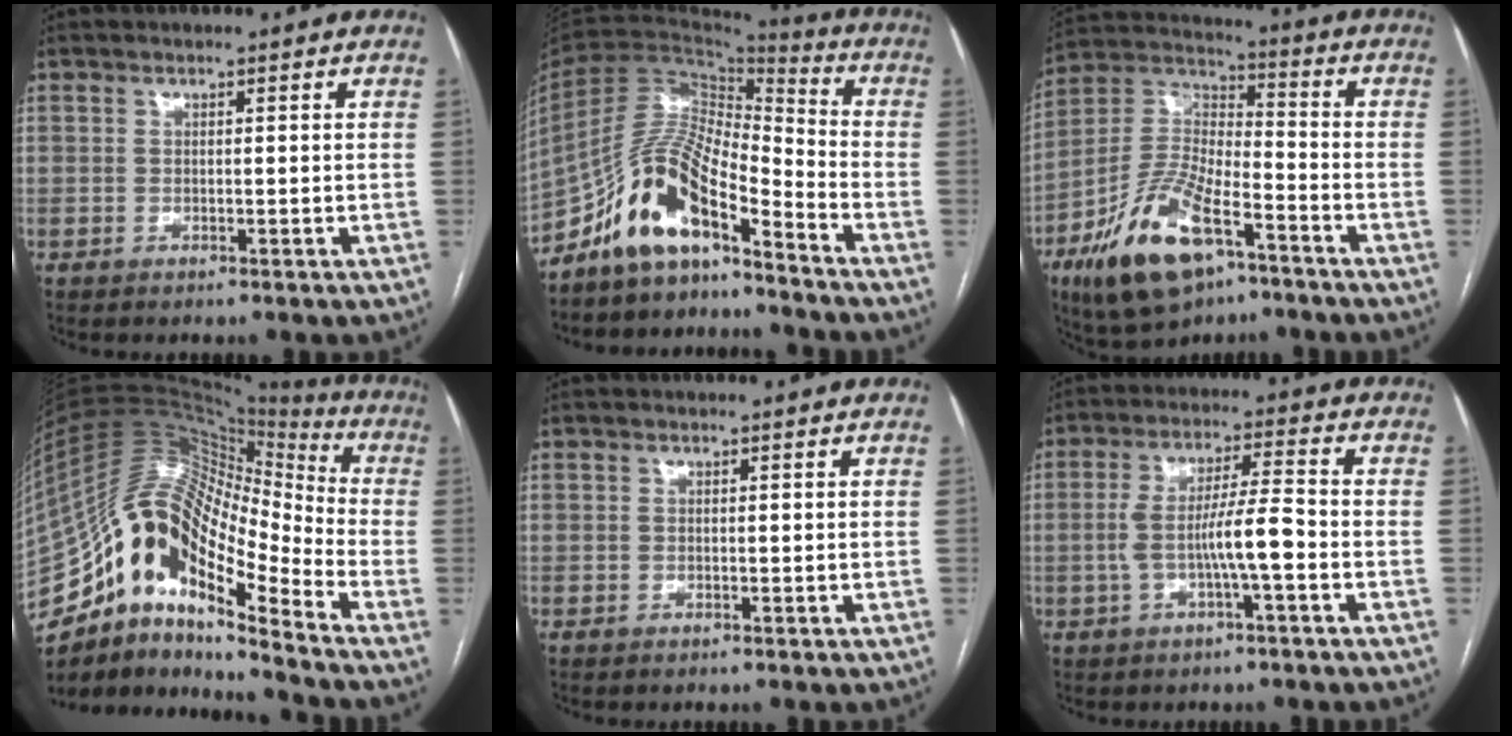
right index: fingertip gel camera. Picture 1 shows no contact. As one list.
[{"total": 14.0, "force": [-10.8, 3.1, 8.4], "torque": [-0.155, 0.035, -0.194]}, {"total": 16.8, "force": [-9.3, 6.2, 12.6], "torque": [-0.259, -0.004, -0.164]}, {"total": 22.3, "force": [-13.4, 7.0, 16.3], "torque": [-0.311, 0.046, -0.231]}, {"total": 0.0}, {"total": 7.6, "force": [-2.1, 0.3, 7.3], "torque": [-0.141, 0.017, -0.036]}]